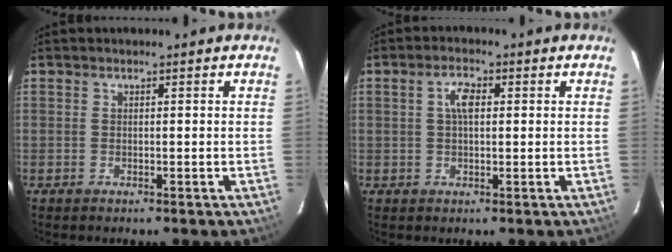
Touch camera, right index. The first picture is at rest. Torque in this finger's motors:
{"motor_torque": [0.31, 0.22, 0.13, 0.07]}